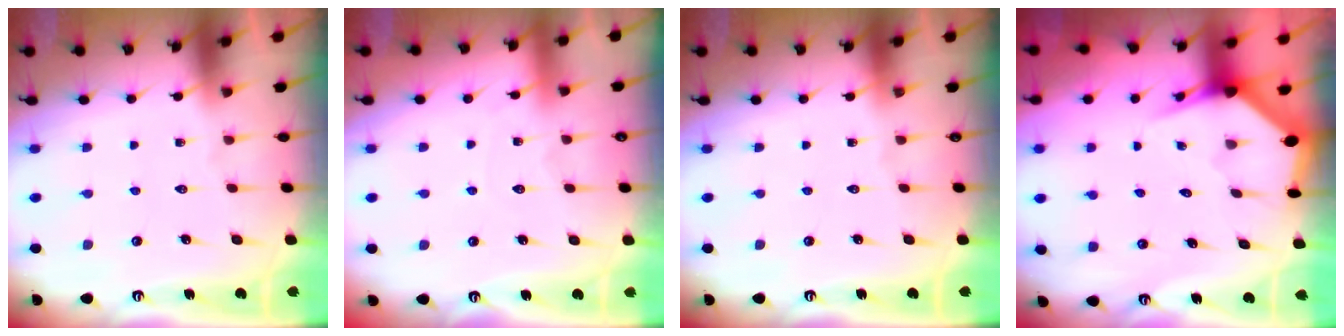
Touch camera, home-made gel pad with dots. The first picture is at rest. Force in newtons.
{"total": 2.7, "press": 2.7, "slide": 0.2}
{"total": 0.0}
{"total": 3.3, "press": 3.3, "slide": 0.5}